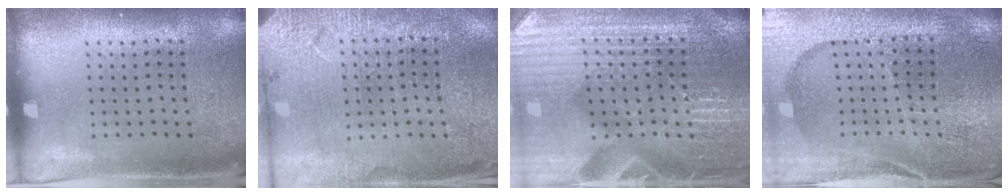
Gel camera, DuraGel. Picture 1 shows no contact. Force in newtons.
{"total": 2.8, "press": 2.8, "slide": 0.1}
{"total": 4.8, "press": 4.6, "slide": 1.5}
{"total": 3.4, "press": 3.4, "slide": 0.5}